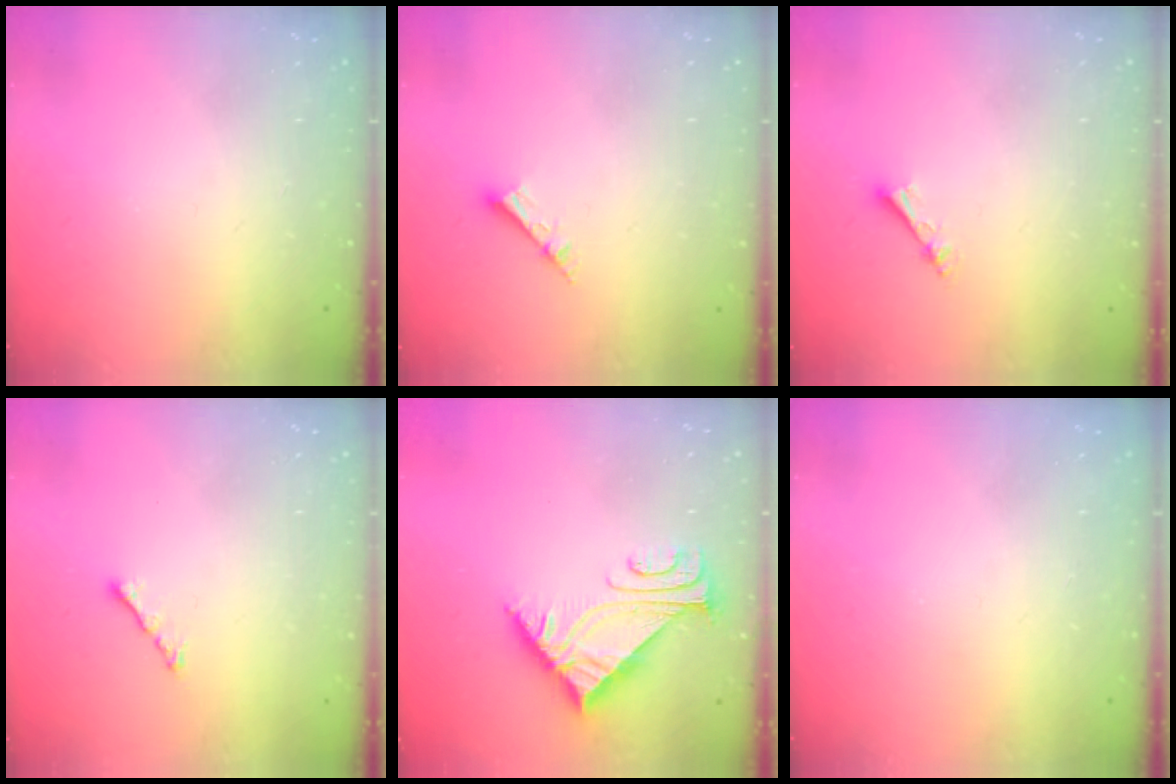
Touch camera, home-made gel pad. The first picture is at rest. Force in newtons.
{"total": 3.8, "press": 3.8, "slide": 0.2}
{"total": 2.4, "press": 2.4, "slide": 0.4}
{"total": 2.3, "press": 2.2, "slide": 0.7}
{"total": 5.2, "press": 5.1, "slide": 0.7}
{"total": 0.0}